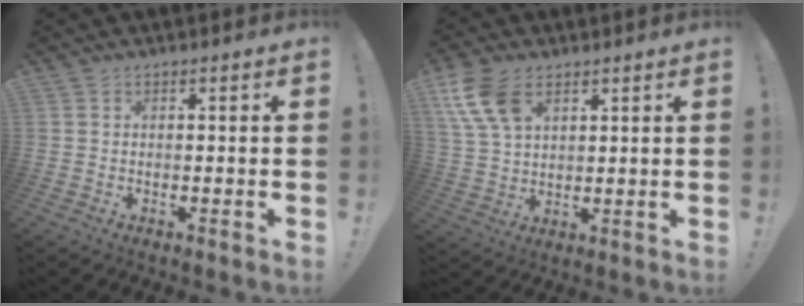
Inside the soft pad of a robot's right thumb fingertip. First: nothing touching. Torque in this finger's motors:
{"motor_torque": [0.67, 0.84, 0.82, 0.52, 0.07]}